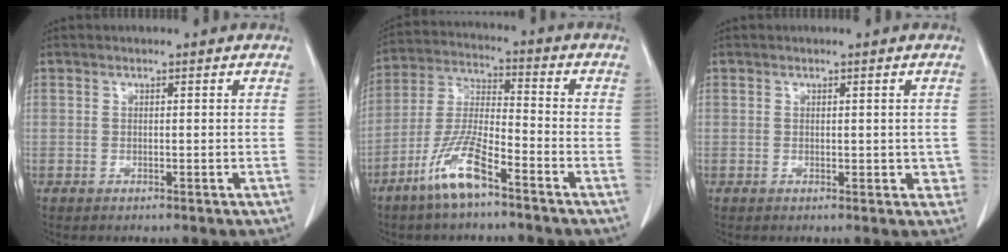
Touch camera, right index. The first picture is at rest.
{"total": 10.2, "force": [-6.4, 1.5, 7.7], "torque": [-0.167, -0.014, -0.131]}
{"total": 2.1, "force": [0.0, 1.5, 1.5], "torque": [-0.005, 0.001, 0.002]}